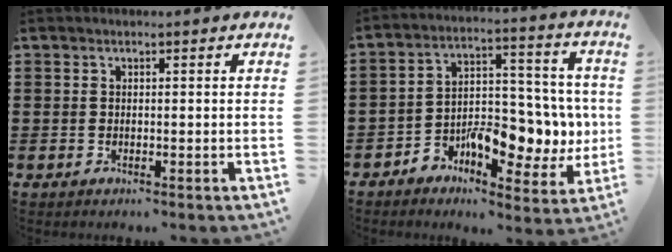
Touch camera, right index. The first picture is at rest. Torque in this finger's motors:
{"motor_torque": [2.14, 0.00, 0.39, 0.12]}